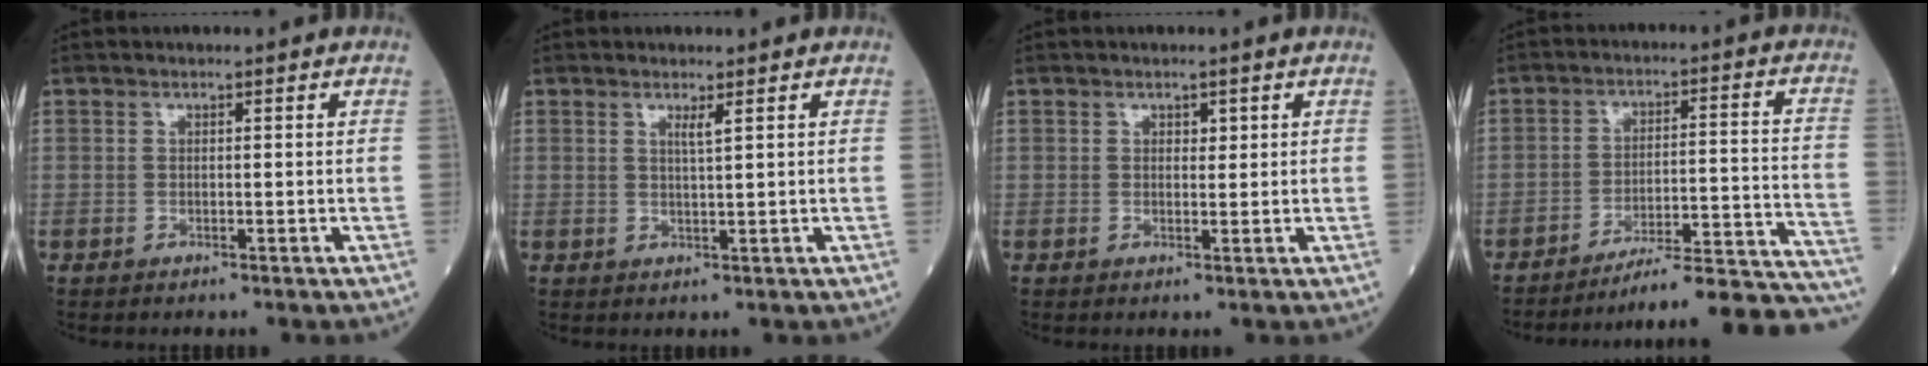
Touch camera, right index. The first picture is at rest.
{"total": 1.5, "force": [0.8, -0.3, 1.2], "torque": [-0.024, -0.007, 0.015]}
{"total": 1.2, "force": [0.6, 0.7, 0.7], "torque": [-0.006, -0.002, 0.008]}
{"total": 21.4, "force": [-20.6, -0.9, 5.9], "torque": [-0.021, 0.009, -0.274]}